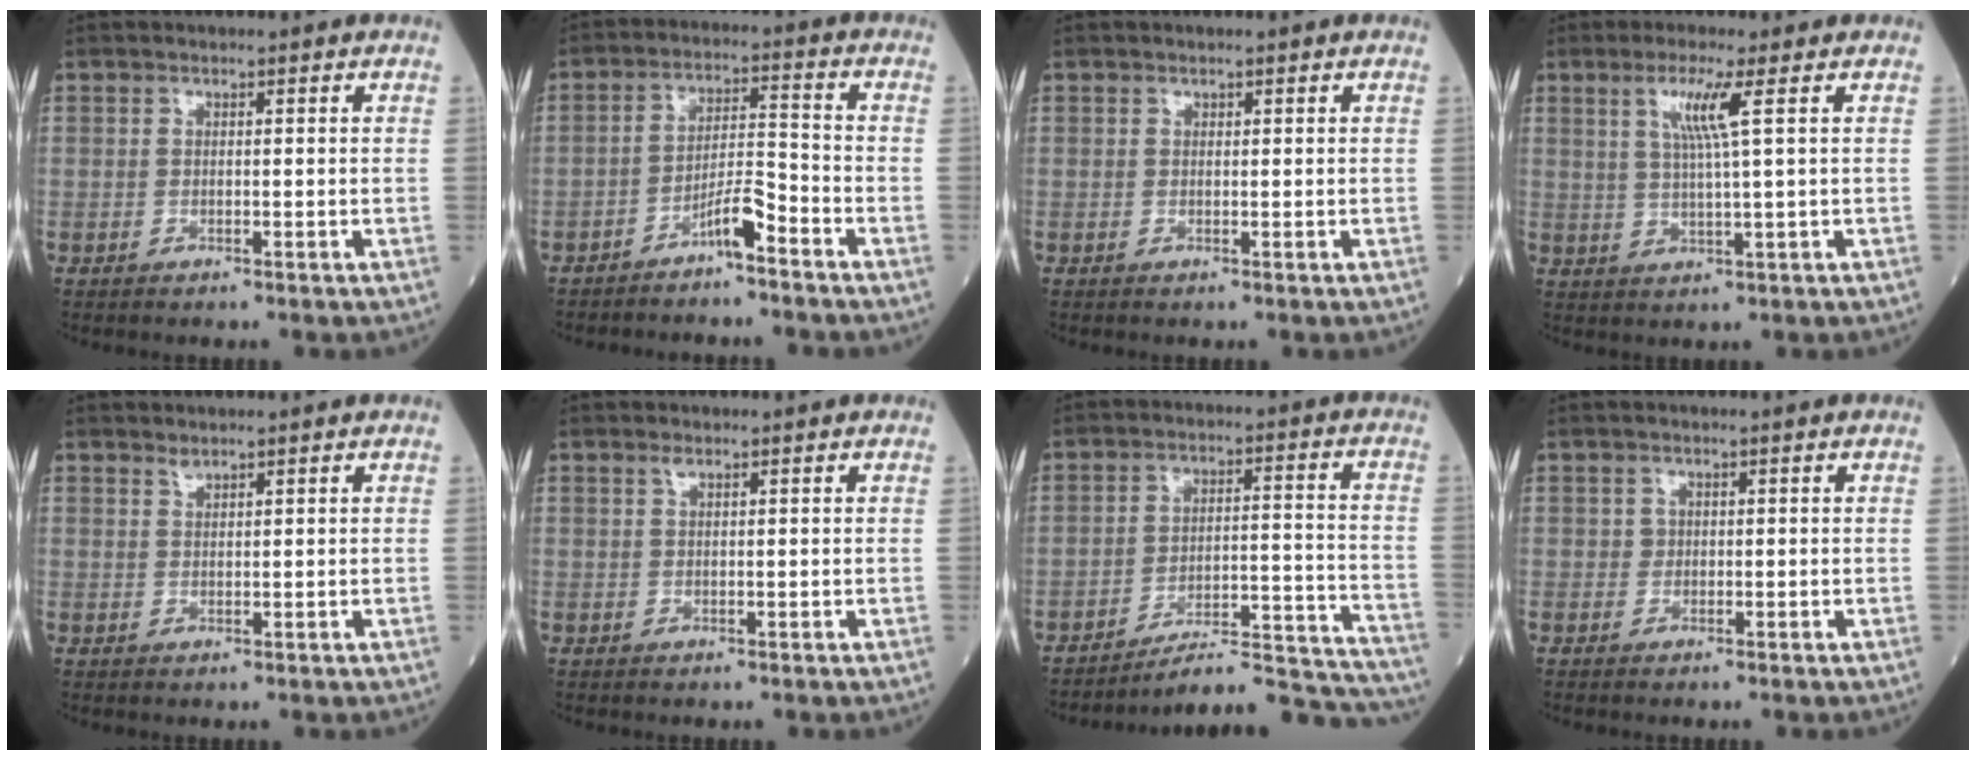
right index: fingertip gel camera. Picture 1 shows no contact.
{"total": 5.0, "force": [-3.7, 0.3, 3.4], "torque": [-0.059, 0.010, -0.067]}
{"total": 0.0}
{"total": 5.1, "force": [1.9, -0.8, 4.6], "torque": [-0.092, -0.001, 0.038]}
{"total": 0.9, "force": [0.9, 0.1, 0.2], "torque": [-0.005, -0.004, 0.017]}
{"total": 0.7, "force": [0.5, 0.1, 0.4], "torque": [-0.011, 0.001, 0.011]}
{"total": 18.2, "force": [-17.9, -0.4, 2.8], "torque": [-0.004, 0.024, -0.247]}
{"total": 0.6, "force": [0.0, 0.6, 0.0], "torque": [0.008, 0.005, -0.003]}